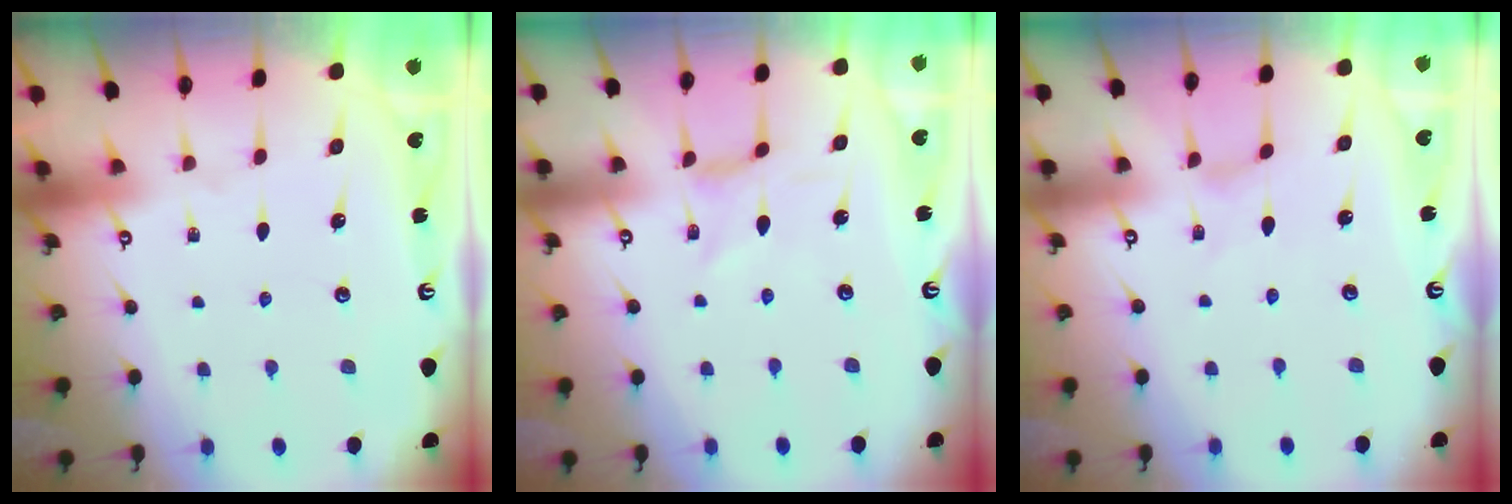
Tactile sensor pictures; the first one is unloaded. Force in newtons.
{"total": 0.0}
{"total": 0.0}